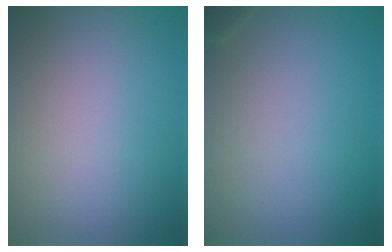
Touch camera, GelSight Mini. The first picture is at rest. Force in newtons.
{"total": 0.6, "press": 0.6, "slide": 0.0}